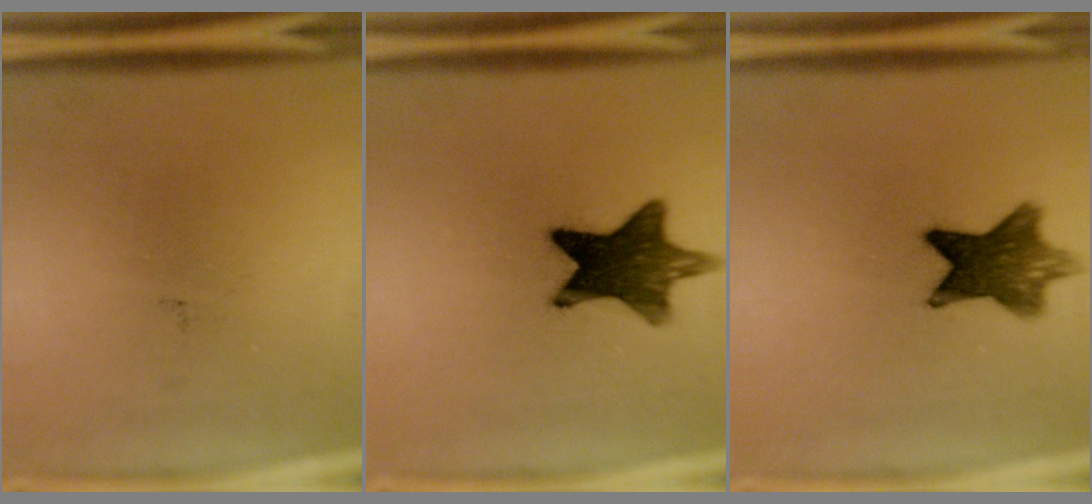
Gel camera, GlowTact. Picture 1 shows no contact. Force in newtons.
{"total": 13.3}
{"total": 9.5}